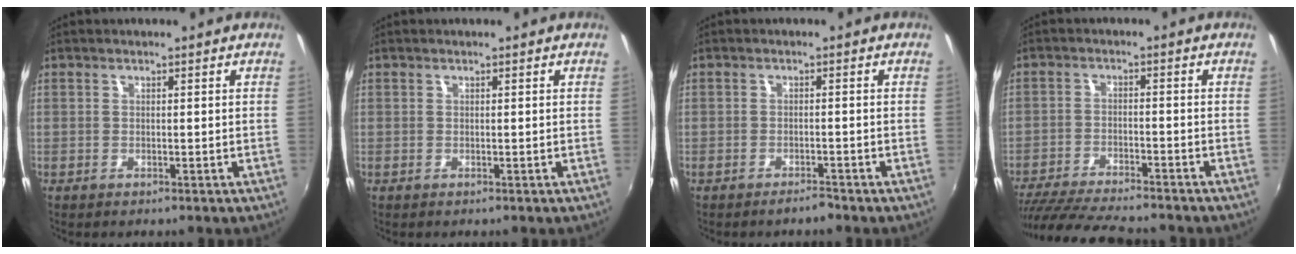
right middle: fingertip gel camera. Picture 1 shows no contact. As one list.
[{"total": 0.0}, {"total": 2.0, "force": [-1.8, 0.3, 0.7], "torque": [-0.018, -0.003, -0.030]}, {"total": 14.4, "force": [-12.9, 1.6, 6.3], "torque": [-0.140, -0.024, -0.216]}]